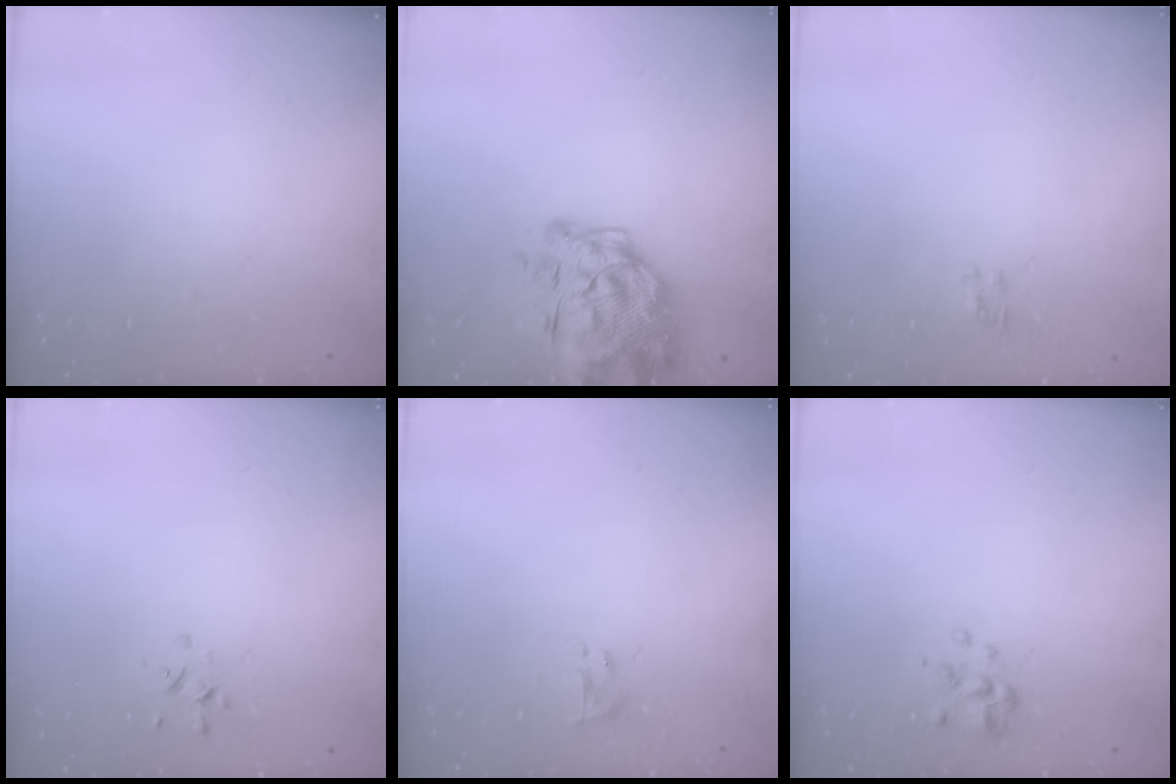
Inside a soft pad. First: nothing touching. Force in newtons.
{"total": 15.2, "press": 14.2, "slide": 5.3}
{"total": 1.1, "press": 0.8, "slide": 0.7}
{"total": 0.6, "press": 0.4, "slide": 0.5}
{"total": 1.5, "press": 1.3, "slide": 0.7}
{"total": 2.2, "press": 2.1, "slide": 0.7}